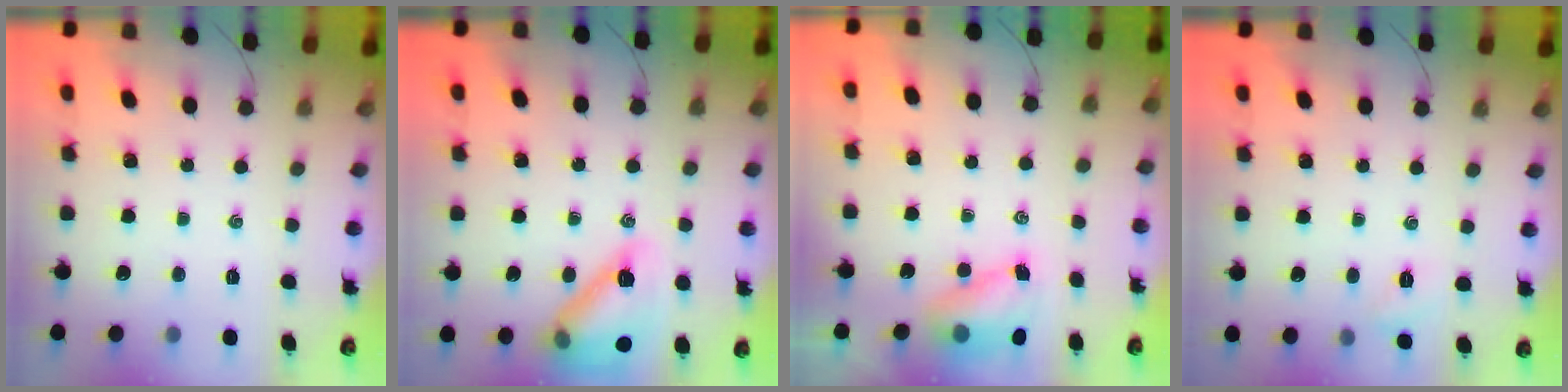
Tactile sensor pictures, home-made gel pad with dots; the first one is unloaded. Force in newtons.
{"total": 16.7, "press": 16.6, "slide": 1.8}
{"total": 5.7, "press": 5.7, "slide": 0.7}
{"total": 2.2, "press": 2.2, "slide": 0.6}